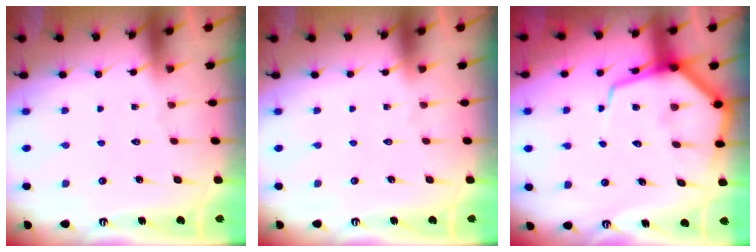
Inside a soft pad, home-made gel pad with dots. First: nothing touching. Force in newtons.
{"total": 0.0}
{"total": 10.3, "press": 10.3, "slide": 1.1}